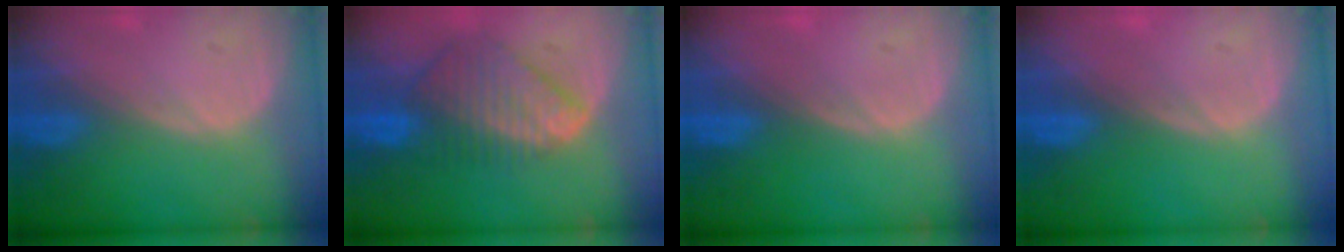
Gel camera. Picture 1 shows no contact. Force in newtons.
{"total": 9.0, "press": 7.7, "slide": 4.5}
{"total": 0.0}
{"total": 0.0}